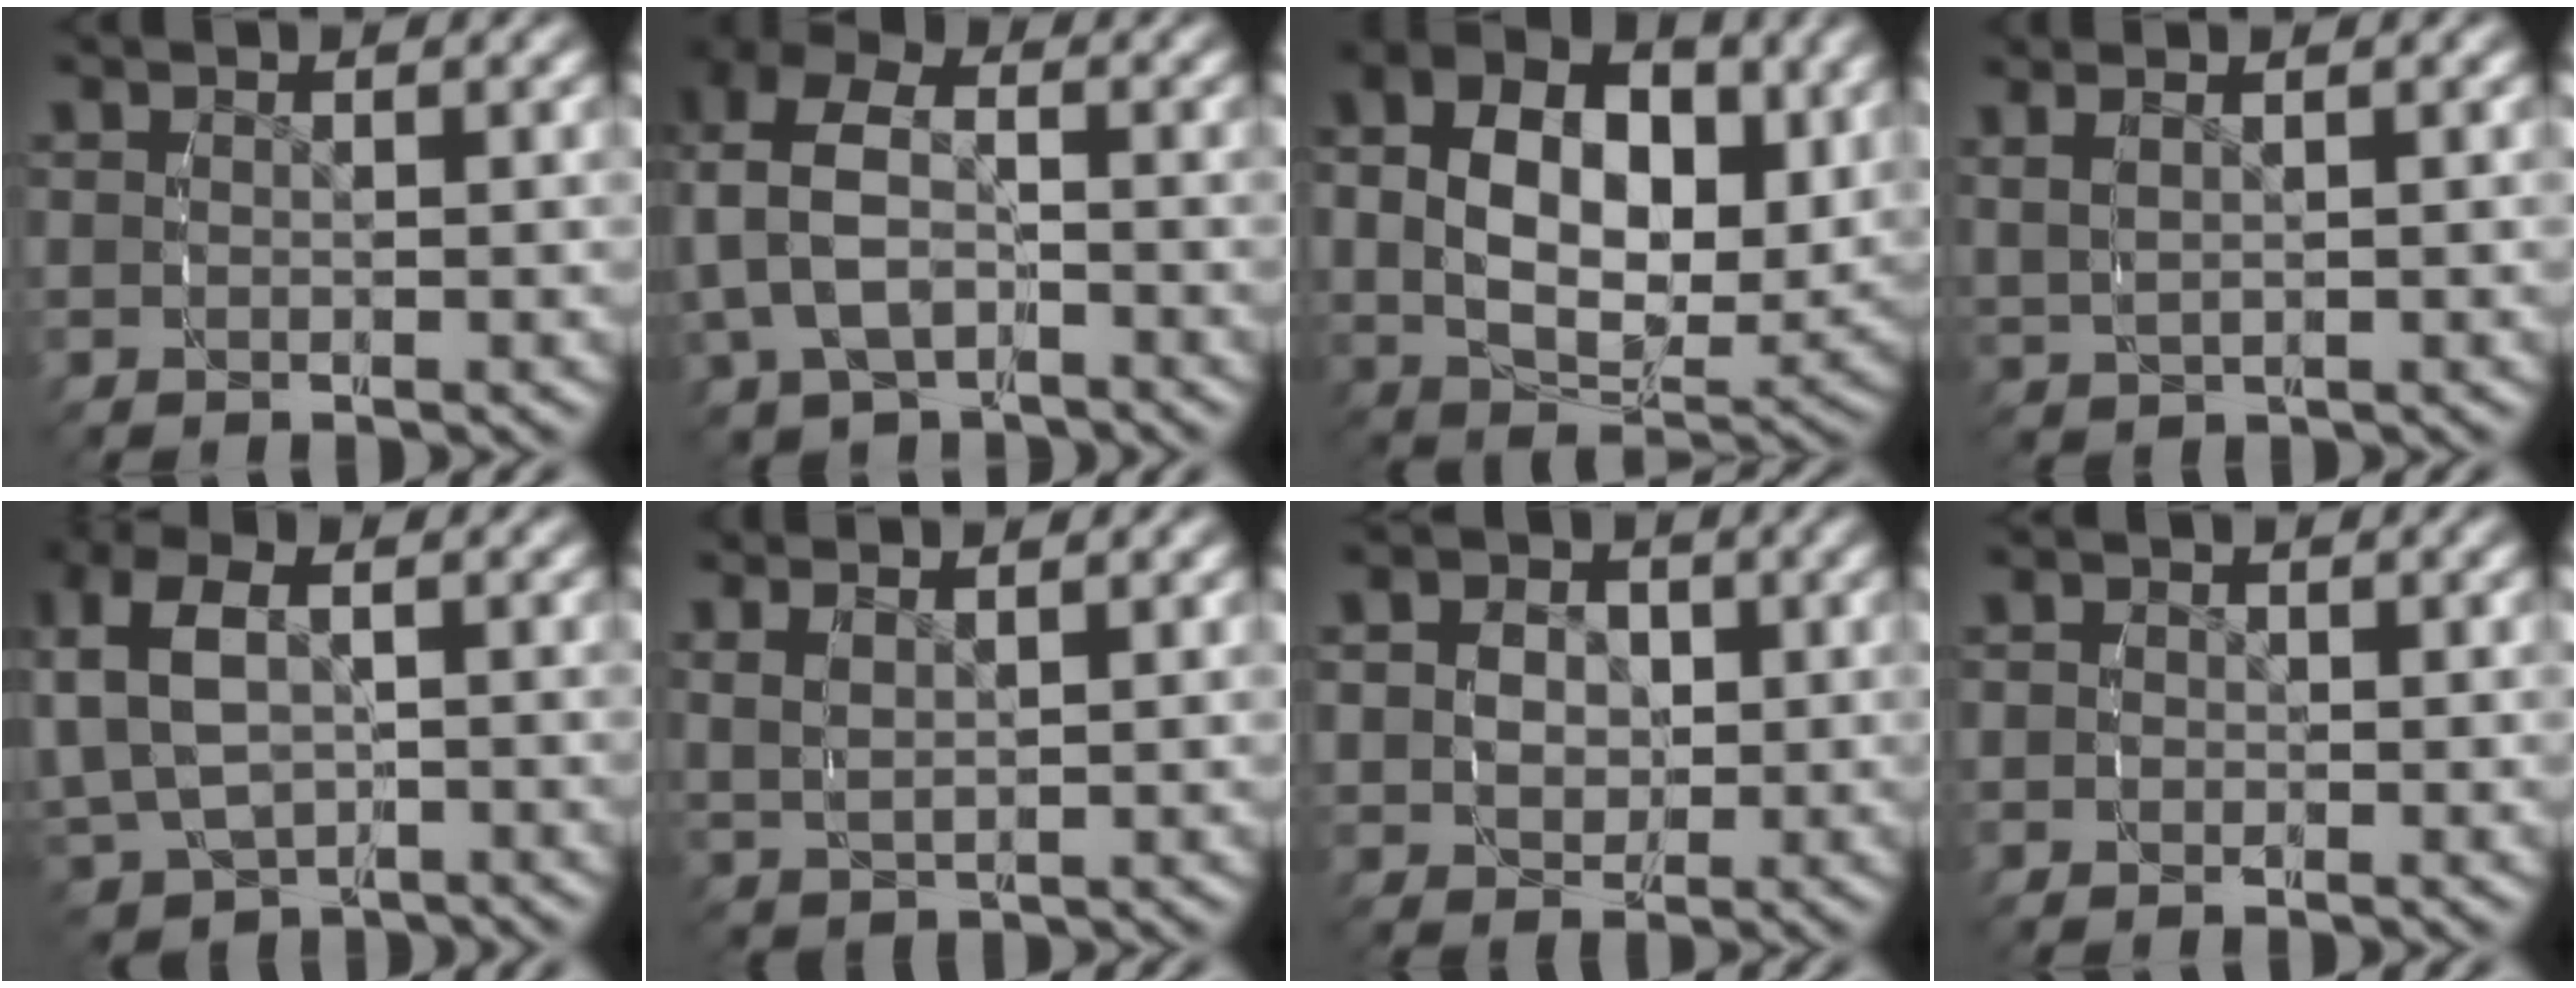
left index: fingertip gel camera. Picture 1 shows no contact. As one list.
[{"total": 7.0, "force": [0.2, 5.4, 4.4], "torque": [-0.113, -0.011, 0.006]}, {"total": 11.2, "force": [2.3, 7.3, 8.2], "torque": [-0.142, -0.012, 0.036]}, {"total": 2.3, "force": [1.2, 1.0, 1.7], "torque": [-0.035, 0.005, 0.028]}, {"total": 7.3, "force": [-0.1, 5.6, 4.7], "torque": [-0.114, -0.021, 0.013]}, {"total": 3.0, "force": [1.8, 1.6, 1.8], "torque": [-0.041, 0.001, 0.039]}, {"total": 4.6, "force": [0.3, 4.0, 2.3], "torque": [-0.051, -0.019, 0.012]}, {"total": 1.0, "force": [-0.4, 0.9, 0.1], "torque": [-0.002, -0.001, -0.011]}]